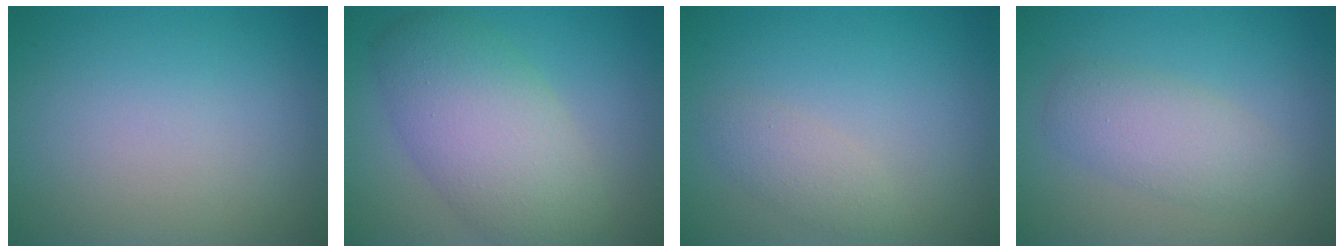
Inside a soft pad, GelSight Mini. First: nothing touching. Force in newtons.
{"total": 7.6, "press": 7.6, "slide": 0.4}
{"total": 1.6, "press": 1.6, "slide": 0.1}
{"total": 3.4, "press": 3.4, "slide": 0.1}